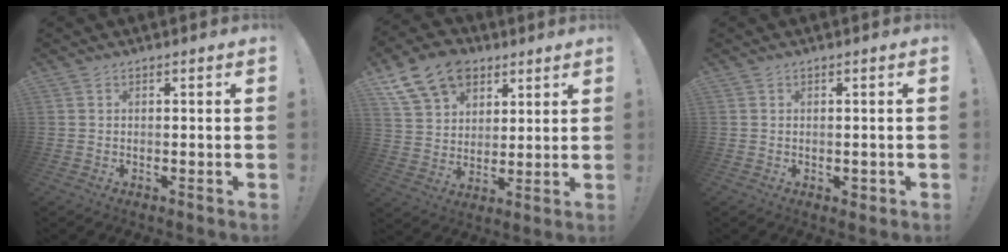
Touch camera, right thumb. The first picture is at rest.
{"total": 15.6, "force": [8.7, 11.2, 6.6], "torque": [-0.104, -0.045, 0.168]}
{"total": 1.4, "force": [-0.2, 1.1, 0.8], "torque": [-0.010, 0.001, -0.004]}